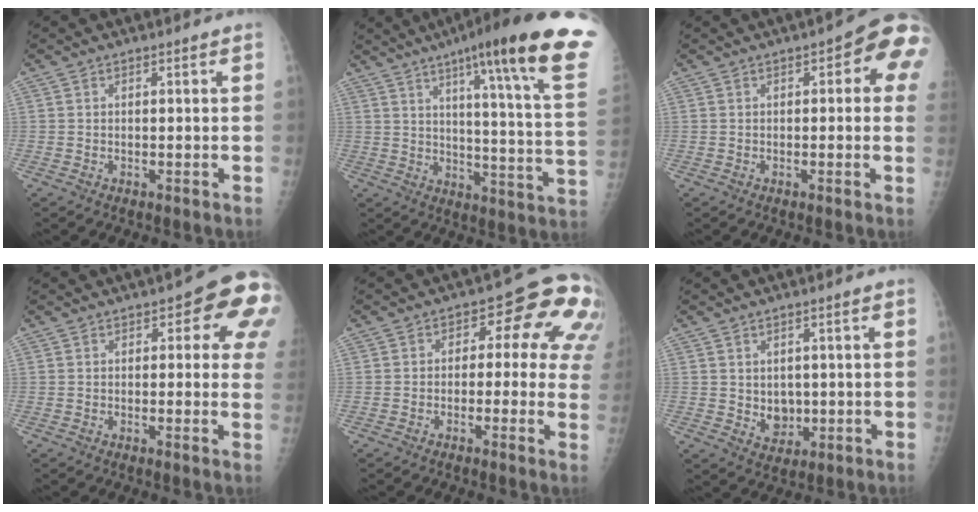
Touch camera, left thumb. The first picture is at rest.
{"total": 26.3, "force": [16.0, 2.1, 20.8], "torque": [-0.267, -0.069, 0.212]}
{"total": 8.7, "force": [2.3, 3.3, 7.8], "torque": [-0.060, 0.009, 0.013]}
{"total": 10.7, "force": [3.4, 4.4, 9.1], "torque": [-0.058, -0.002, 0.027]}
{"total": 13.1, "force": [2.3, 7.1, 10.8], "torque": [-0.076, 0.020, 0.012]}
{"total": 4.8, "force": [0.0, 3.9, 2.9], "torque": [-0.018, -0.005, 0.012]}